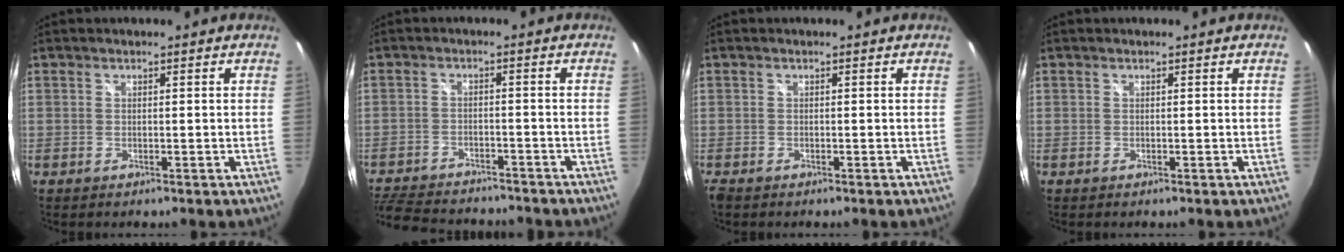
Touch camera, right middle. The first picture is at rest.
{"total": 14.9, "force": [-12.8, 4.9, 6.0], "torque": [-0.146, -0.010, -0.196]}
{"total": 1.1, "force": [-0.9, 0.5, 0.5], "torque": [-0.012, -0.005, -0.018]}
{"total": 0.0}